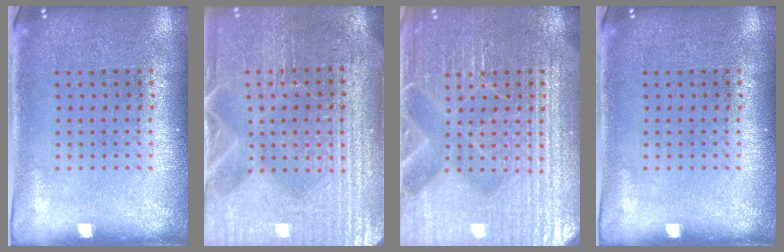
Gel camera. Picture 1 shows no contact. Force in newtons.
{"total": 4.1, "press": 3.9, "slide": 1.4}
{"total": 7.6, "press": 7.5, "slide": 1.1}
{"total": 0.0}